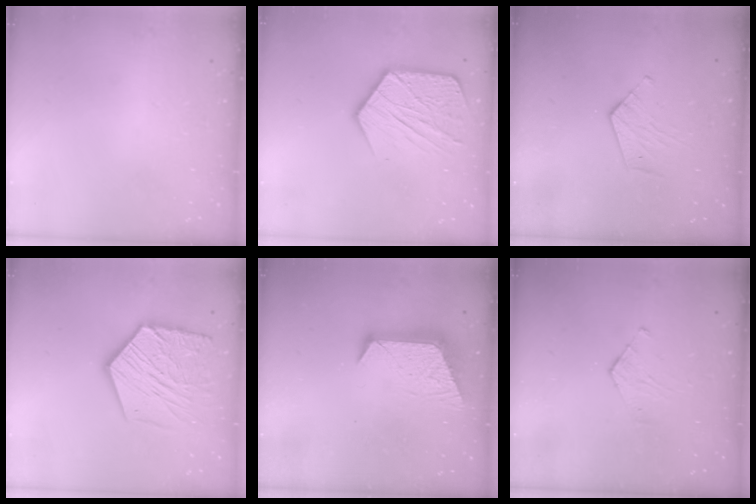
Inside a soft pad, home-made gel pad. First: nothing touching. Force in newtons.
{"total": 16.2, "press": 16.1, "slide": 1.4}
{"total": 6.1, "press": 6.1, "slide": 0.3}
{"total": 19.1, "press": 19.0, "slide": 1.8}
{"total": 10.3, "press": 10.3, "slide": 0.8}
{"total": 3.3, "press": 3.2, "slide": 0.3}